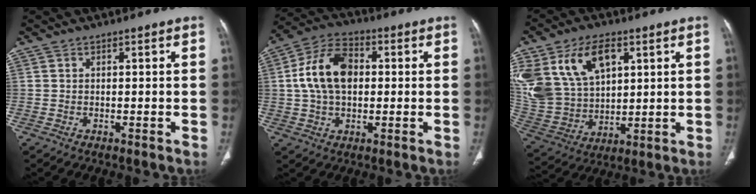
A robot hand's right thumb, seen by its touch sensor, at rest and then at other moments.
{"total": 12.5, "force": [1.2, 8.0, 9.5], "torque": [-0.172, 0.023, 0.016]}
{"total": 21.4, "force": [8.7, 13.9, 13.7], "torque": [-0.281, -0.006, 0.181]}